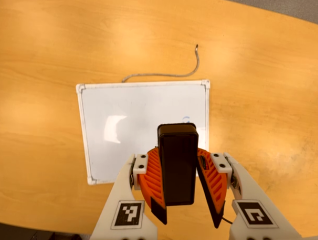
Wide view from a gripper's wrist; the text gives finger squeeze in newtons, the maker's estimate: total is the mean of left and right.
{"total": 7.2, "left": 8.0, "right": 6.4}